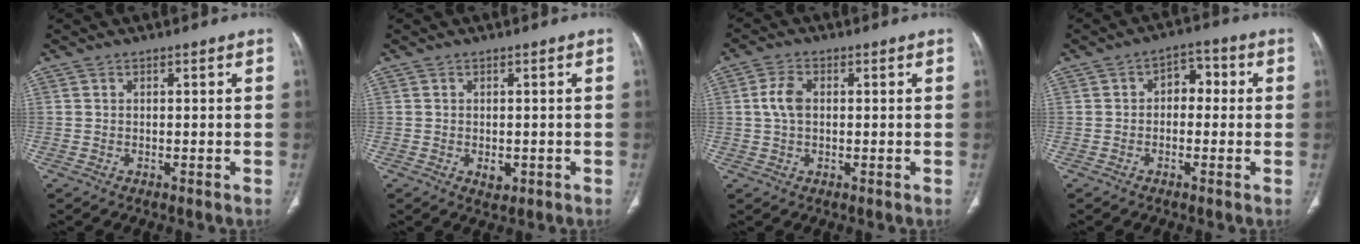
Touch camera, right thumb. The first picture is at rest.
{"total": 2.0, "force": [-0.6, 1.3, 1.4], "torque": [-0.012, -0.001, -0.004]}
{"total": 4.4, "force": [0.5, 2.8, 3.4], "torque": [-0.075, 0.007, 0.006]}
{"total": 5.1, "force": [0.2, 3.5, 3.7], "torque": [-0.026, 0.020, -0.009]}